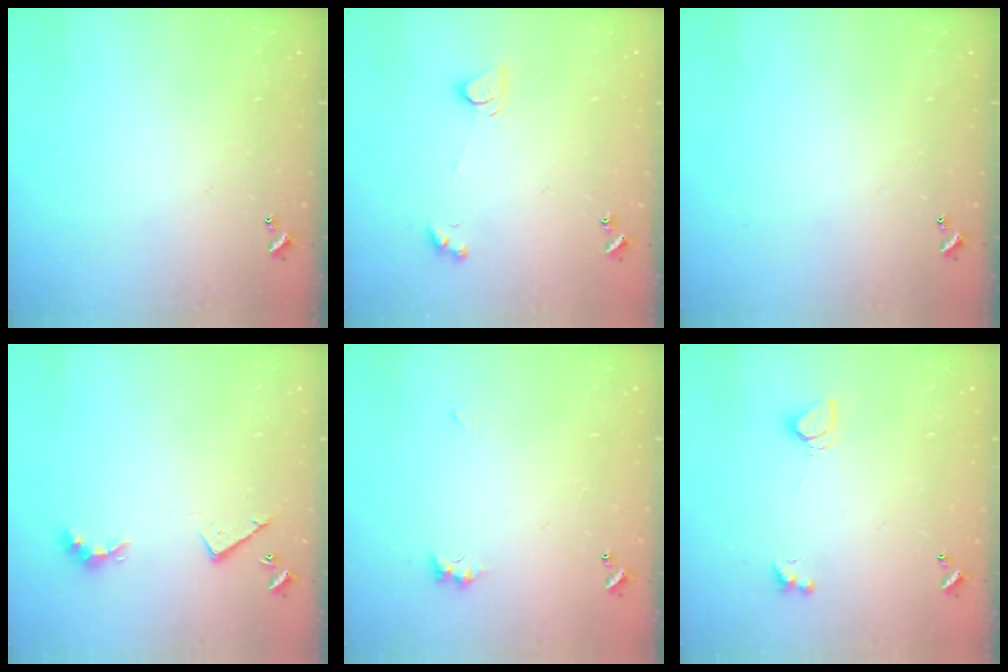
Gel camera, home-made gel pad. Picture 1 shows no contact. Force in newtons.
{"total": 2.5, "press": 2.5, "slide": 0.4}
{"total": 0.0}
{"total": 4.5, "press": 4.5, "slide": 0.8}
{"total": 1.9, "press": 1.8, "slide": 0.6}
{"total": 2.0, "press": 2.0, "slide": 0.5}